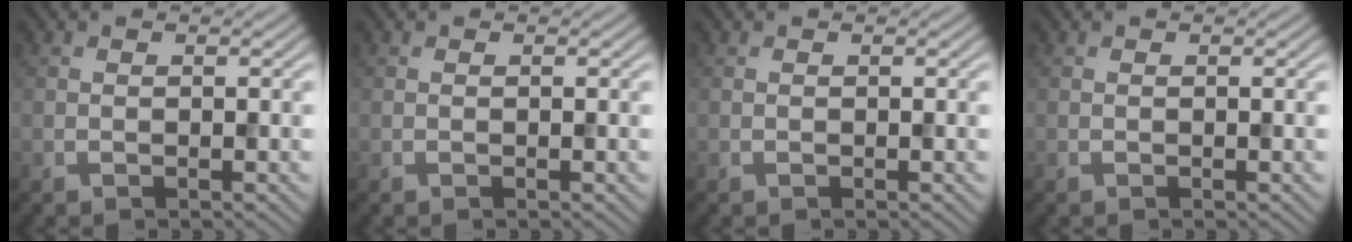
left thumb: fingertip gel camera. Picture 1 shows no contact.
{"total": 0.0}
{"total": 0.0}
{"total": 0.0}